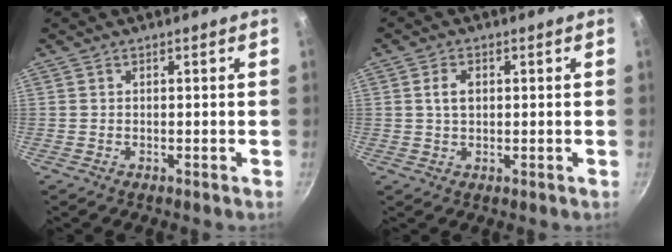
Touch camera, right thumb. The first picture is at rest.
{"total": 3.4, "force": [0.6, 2.2, 2.5], "torque": [-0.037, 0.001, 0.011]}